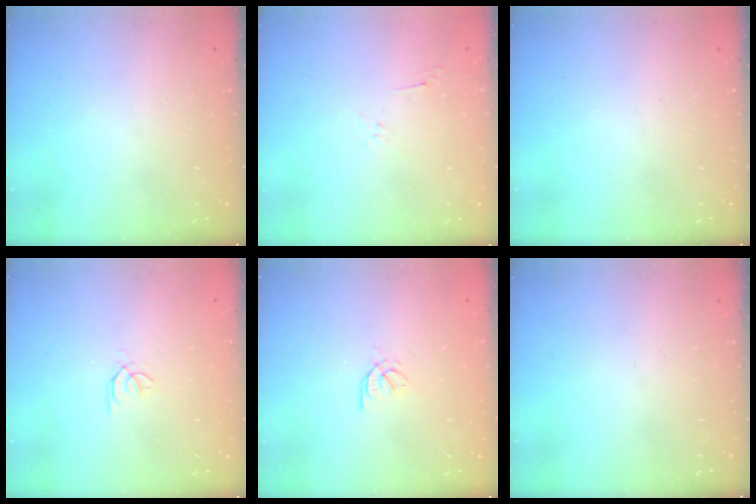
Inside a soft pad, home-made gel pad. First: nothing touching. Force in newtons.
{"total": 2.8, "press": 2.7, "slide": 0.6}
{"total": 0.0}
{"total": 0.5, "press": 0.4, "slide": 0.3}
{"total": 2.6, "press": 2.5, "slide": 0.6}
{"total": 0.0}